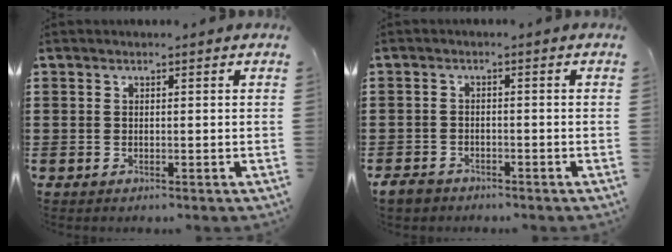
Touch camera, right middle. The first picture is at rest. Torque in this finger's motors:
{"motor_torque": [0.74, 0.01, 0.14, 0.05]}